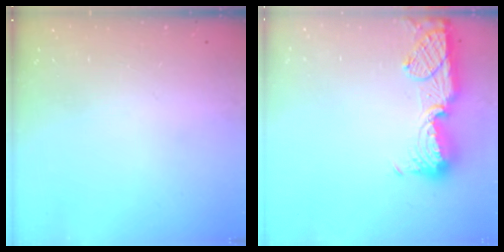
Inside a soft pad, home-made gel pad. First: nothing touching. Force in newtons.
{"total": 13.9, "press": 13.8, "slide": 1.2}